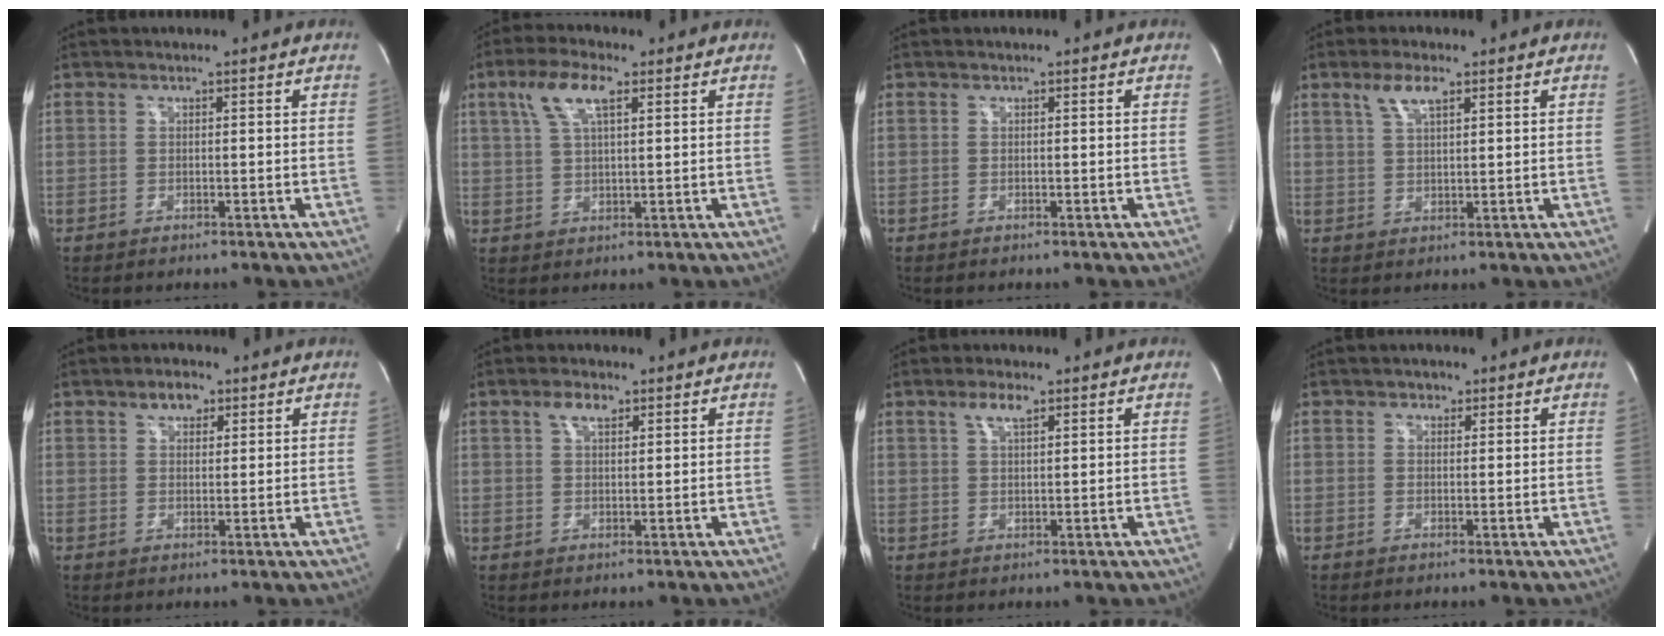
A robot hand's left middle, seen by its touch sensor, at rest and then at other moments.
{"total": 6.8, "force": [3.2, 1.8, 5.7], "torque": [-0.122, 0.018, 0.064]}
{"total": 0.0}
{"total": 4.4, "force": [2.6, 1.2, 3.3], "torque": [-0.072, 0.008, 0.053]}
{"total": 3.3, "force": [2.0, 1.8, 1.8], "torque": [-0.033, 0.010, 0.035]}
{"total": 3.1, "force": [1.8, 1.3, 2.1], "torque": [-0.044, 0.009, 0.036]}
{"total": 3.1, "force": [1.9, 0.8, 2.4], "torque": [-0.049, 0.007, 0.037]}
{"total": 1.4, "force": [0.8, 1.1, 0.5], "torque": [-0.006, 0.003, 0.010]}